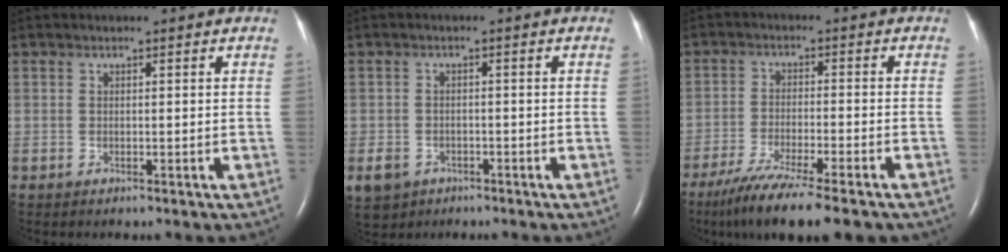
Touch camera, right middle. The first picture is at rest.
{"total": 7.7, "force": [-4.1, 6.2, 2.1], "torque": [-0.063, 0.000, -0.060]}
{"total": 13.5, "force": [-10.4, 1.3, 8.5], "torque": [-0.145, -0.038, -0.167]}